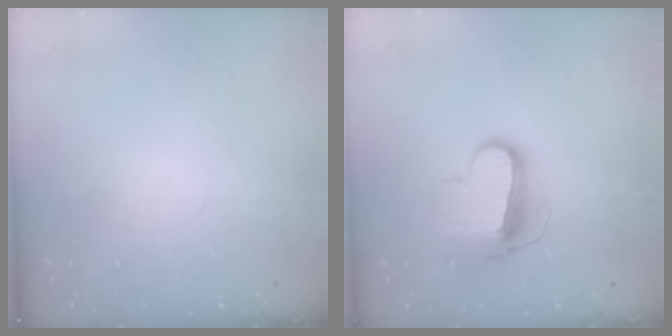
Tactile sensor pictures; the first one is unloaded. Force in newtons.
{"total": 11.3, "press": 11.3, "slide": 1.1}